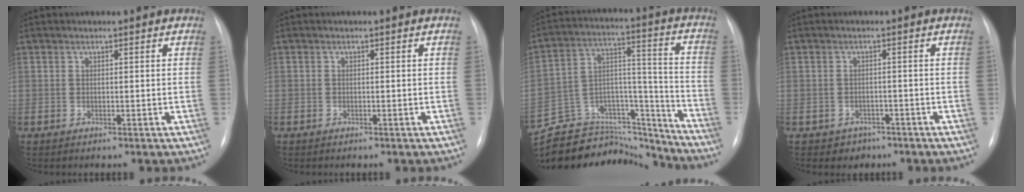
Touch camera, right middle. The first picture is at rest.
{"total": 0.0}
{"total": 21.7, "force": [-20.5, 6.4, 3.2], "torque": [-0.079, 0.065, -0.315]}
{"total": 2.5, "force": [-1.6, 1.9, -0.1], "torque": [-0.001, 0.010, -0.020]}